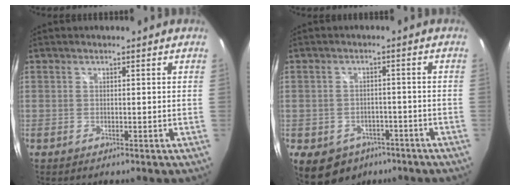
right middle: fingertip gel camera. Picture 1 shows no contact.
{"total": 10.3, "force": [-5.8, 7.5, 4.1], "torque": [-0.099, 0.003, -0.068]}